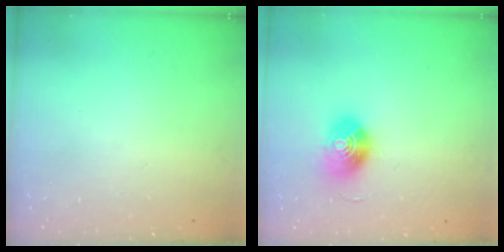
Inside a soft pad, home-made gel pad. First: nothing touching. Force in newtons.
{"total": 10.3, "press": 10.3, "slide": 0.5}